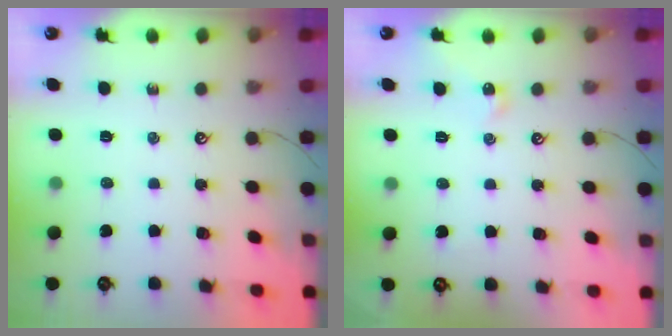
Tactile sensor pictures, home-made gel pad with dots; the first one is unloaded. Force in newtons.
{"total": 3.0, "press": 2.9, "slide": 0.5}